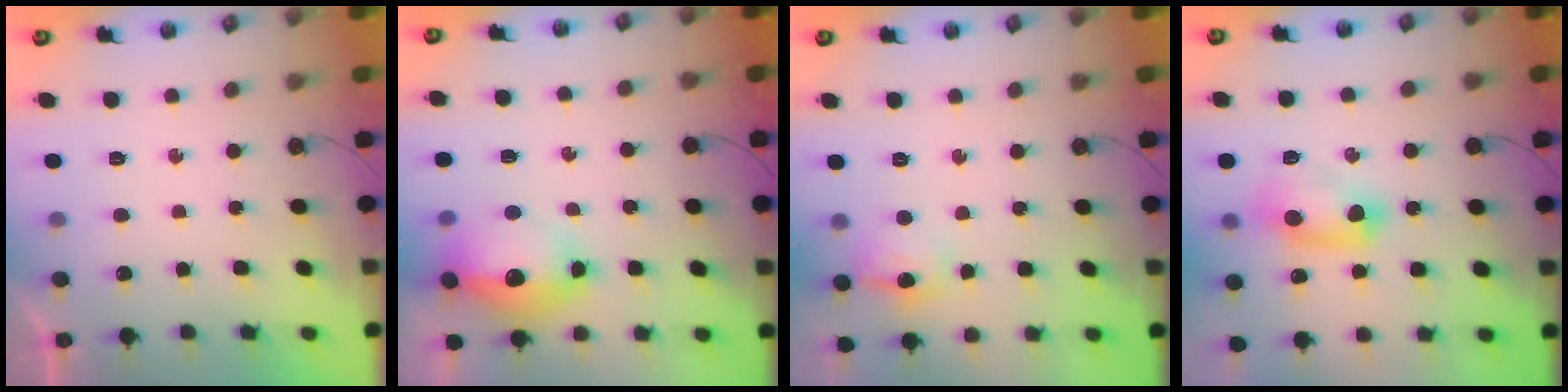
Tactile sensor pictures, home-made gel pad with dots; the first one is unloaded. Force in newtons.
{"total": 15.0, "press": 14.9, "slide": 1.7}
{"total": 11.2, "press": 11.2, "slide": 1.0}
{"total": 17.6, "press": 12.2, "slide": 12.7}